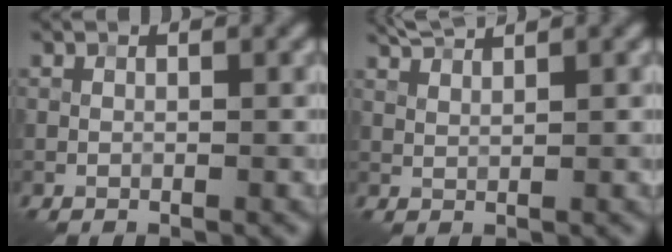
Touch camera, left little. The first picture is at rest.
{"total": 2.5, "force": [2.2, 0.4, 1.2], "torque": [-0.030, 0.003, 0.041]}